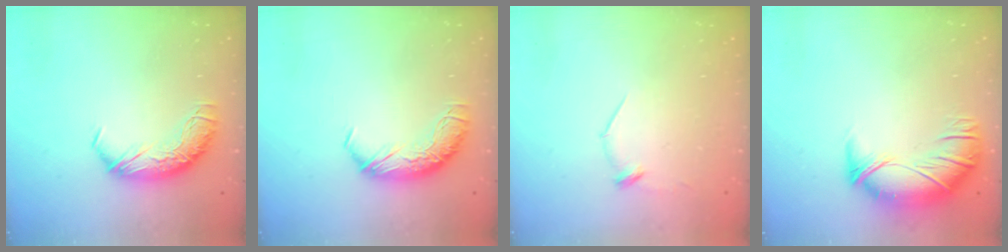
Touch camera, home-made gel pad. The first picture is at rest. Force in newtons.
{"total": 0.0}
{"total": 7.8, "press": 7.8, "slide": 0.5}
{"total": 2.7, "press": 1.1, "slide": 2.5}